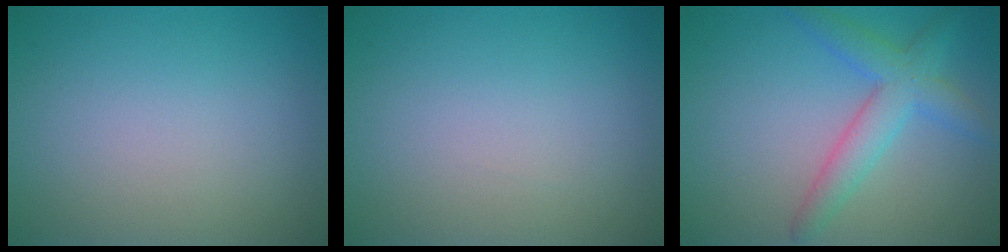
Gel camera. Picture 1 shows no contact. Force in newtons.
{"total": 0.0}
{"total": 2.9, "press": 2.9, "slide": 0.2}